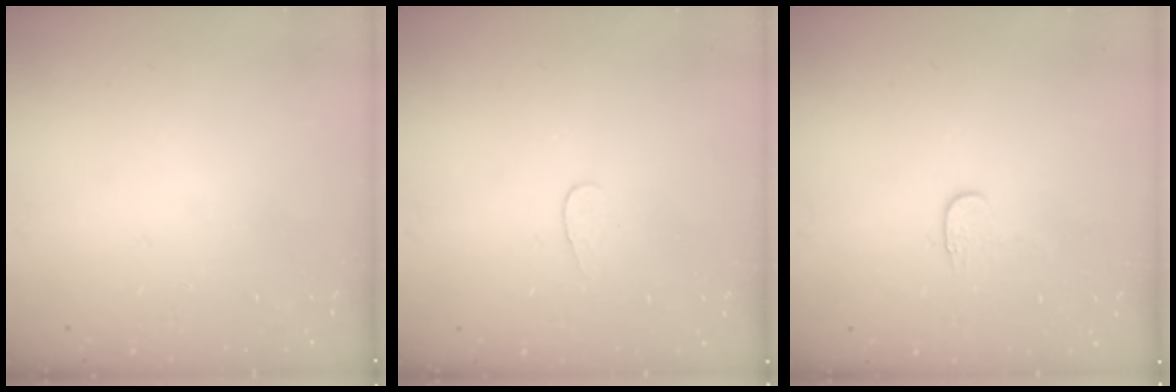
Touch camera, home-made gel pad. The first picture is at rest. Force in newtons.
{"total": 4.1, "press": 4.1, "slide": 0.3}
{"total": 3.4, "press": 3.4, "slide": 0.4}